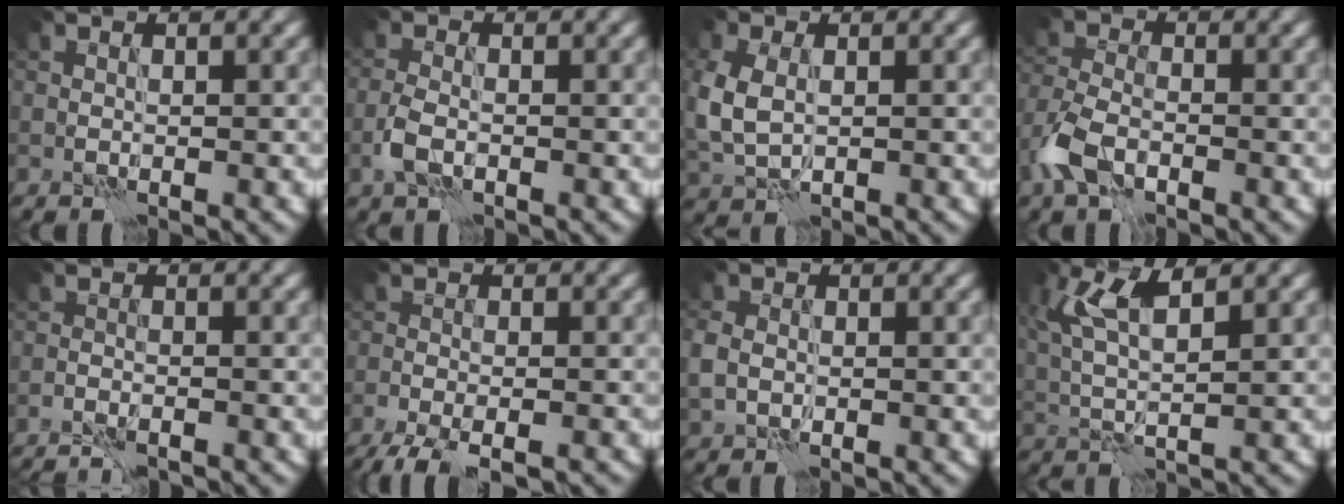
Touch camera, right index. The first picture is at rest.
{"total": 2.3, "force": [-1.0, 1.2, 1.7], "torque": [-0.039, 0.001, -0.027]}
{"total": 4.5, "force": [0.0, 3.2, 3.1], "torque": [-0.088, -0.004, 0.005]}
{"total": 4.4, "force": [-2.4, 2.4, 2.8], "torque": [-0.069, -0.002, -0.059]}
{"total": 2.6, "force": [-2.4, 0.3, 0.9], "torque": [-0.019, 0.003, -0.039]}
{"total": 5.0, "force": [-3.9, 1.0, 3.0], "torque": [-0.052, -0.022, -0.070]}
{"total": 2.6, "force": [-0.3, 2.2, 1.4], "torque": [-0.033, -0.002, -0.005]}
{"total": 5.3, "force": [2.2, 1.5, 4.6], "torque": [-0.103, 0.007, 0.045]}